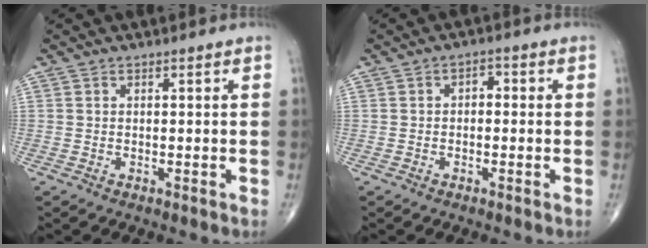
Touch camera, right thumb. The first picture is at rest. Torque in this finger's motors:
{"motor_torque": [-0.01, 0.06, 0.00, -0.01, 0.00]}